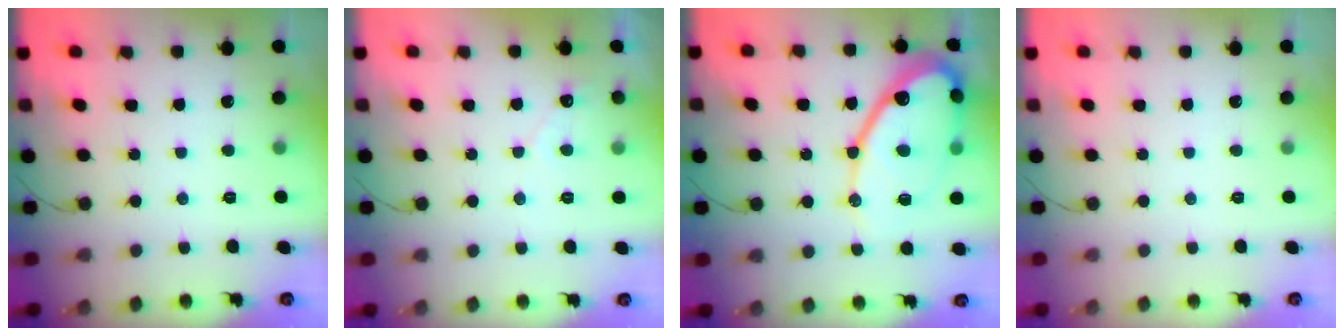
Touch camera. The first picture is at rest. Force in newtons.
{"total": 2.5, "press": 2.5, "slide": 0.0}
{"total": 20.2, "press": 20.1, "slide": 1.8}
{"total": 0.0}